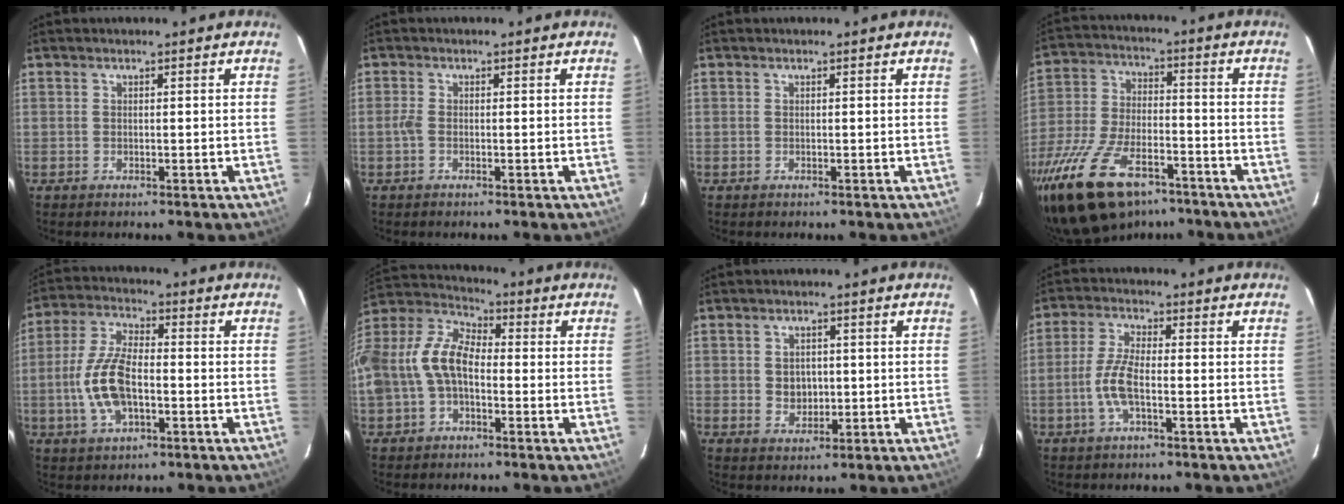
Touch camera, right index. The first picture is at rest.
{"total": 1.4, "force": [-0.4, 0.6, 1.2], "torque": [-0.028, 0.001, -0.011]}
{"total": 0.0}
{"total": 20.8, "force": [-14.2, 9.7, 11.8], "torque": [-0.248, -0.026, -0.243]}
{"total": 11.4, "force": [-2.5, 5.2, 9.8], "torque": [-0.210, 0.005, -0.046]}
{"total": 15.5, "force": [-2.8, 9.8, 11.7], "torque": [-0.256, 0.018, -0.058]}
{"total": 4.1, "force": [0.1, 3.5, 2.1], "torque": [-0.036, 0.004, 0.007]}
{"total": 6.4, "force": [-1.9, 1.7, 5.8], "torque": [-0.126, 0.003, -0.041]}